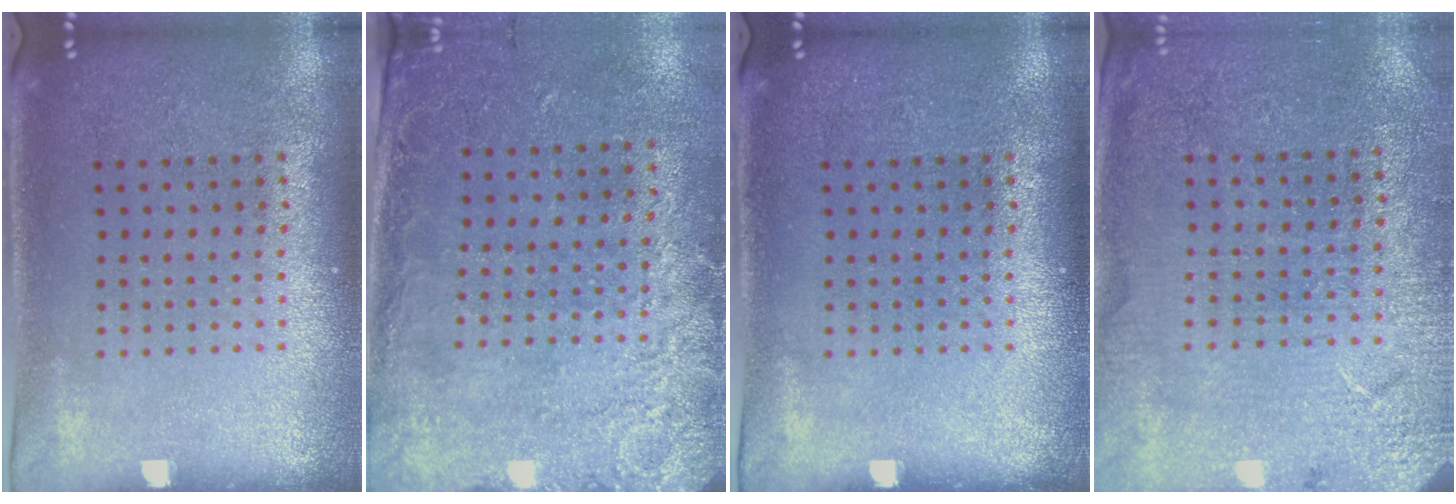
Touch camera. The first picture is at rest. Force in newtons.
{"total": 2.6, "press": 1.9, "slide": 1.8}
{"total": 0.0}
{"total": 2.7, "press": 2.7, "slide": 0.1}